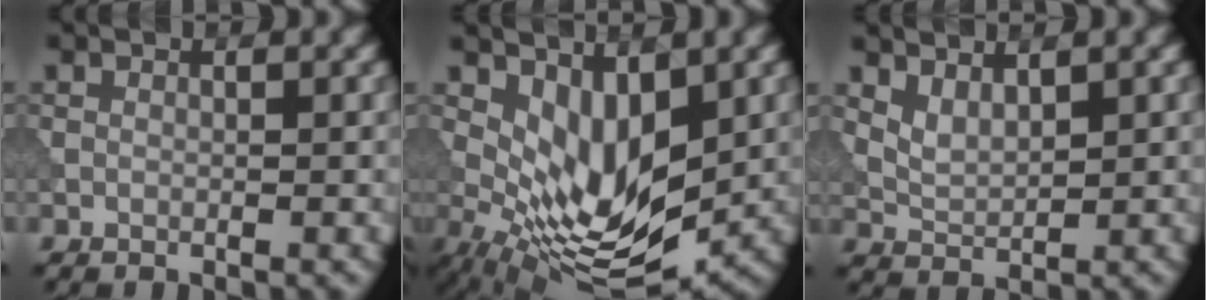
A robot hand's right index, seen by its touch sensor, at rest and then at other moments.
{"total": 7.7, "force": [1.0, 3.9, 6.6], "torque": [-0.122, -0.019, 0.022]}
{"total": 2.1, "force": [1.5, 0.9, 1.1], "torque": [-0.027, -0.005, 0.035]}